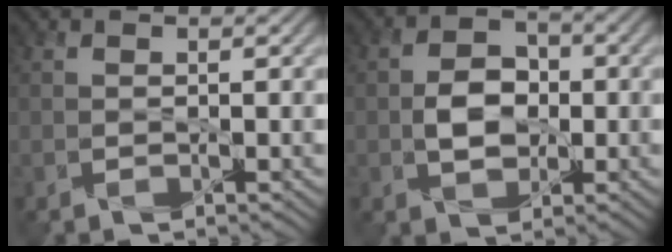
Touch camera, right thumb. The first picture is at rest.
{"total": 4.6, "force": [-0.7, 3.2, 3.2], "torque": [-0.055, 0.004, -0.015]}